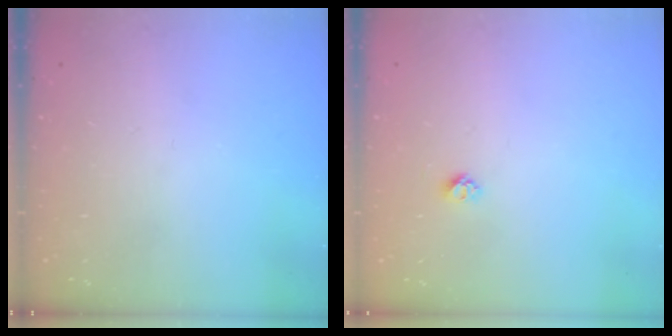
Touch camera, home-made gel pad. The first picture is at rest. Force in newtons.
{"total": 4.1, "press": 4.1, "slide": 0.5}